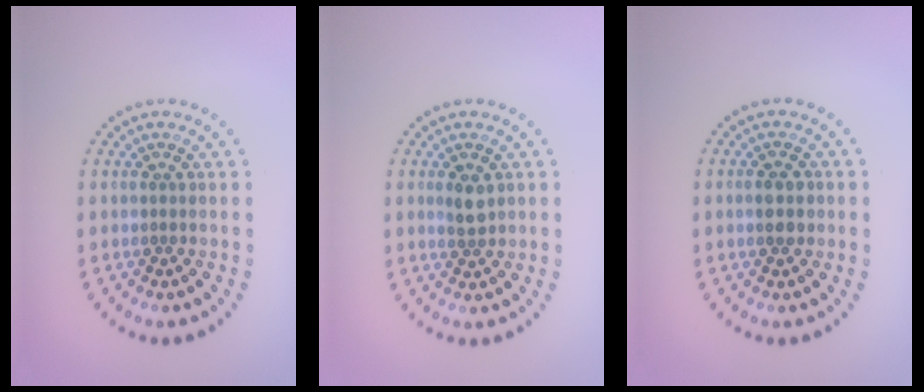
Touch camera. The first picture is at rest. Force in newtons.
{"total": 1.6, "press": 1.6, "slide": 0.4}
{"total": 1.9, "press": 1.9, "slide": 0.1}